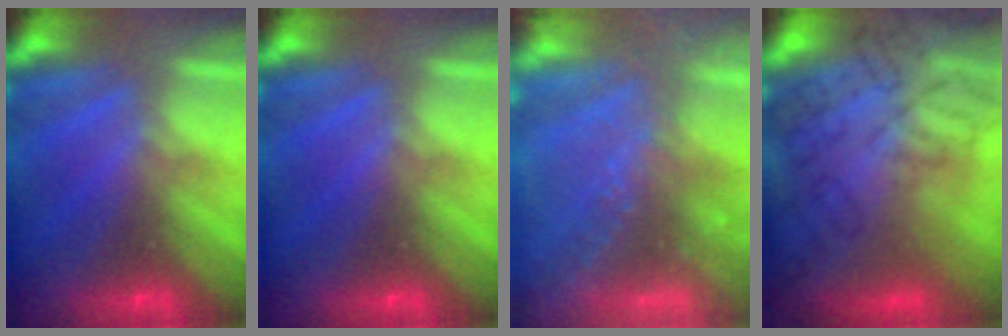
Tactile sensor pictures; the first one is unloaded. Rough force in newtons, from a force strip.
{"total": 0.0}
{"total": 7.7}
{"total": 11.6}